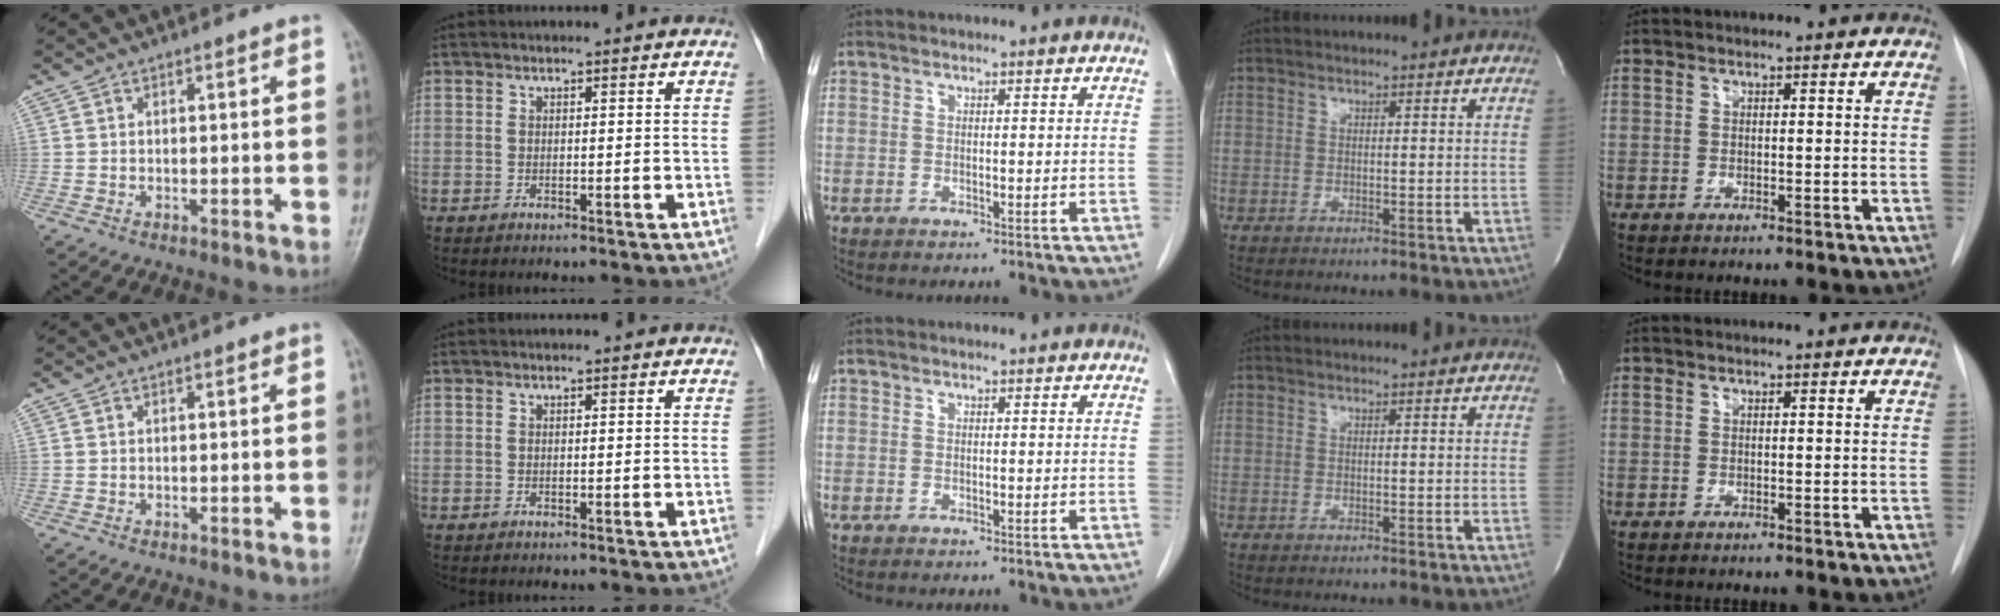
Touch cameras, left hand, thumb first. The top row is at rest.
{}